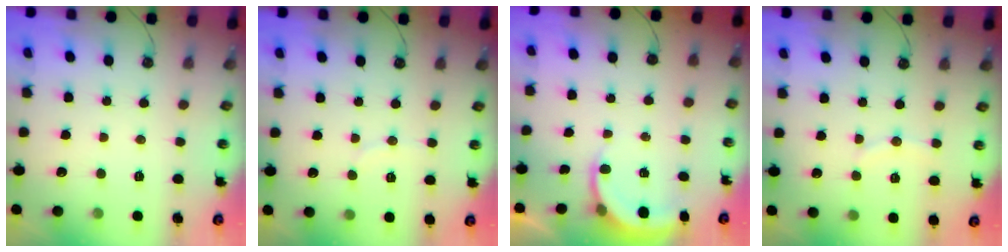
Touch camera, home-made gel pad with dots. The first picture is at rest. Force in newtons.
{"total": 2.9, "press": 2.9, "slide": 0.3}
{"total": 4.8, "press": 4.8, "slide": 0.3}
{"total": 5.0, "press": 4.8, "slide": 1.4}